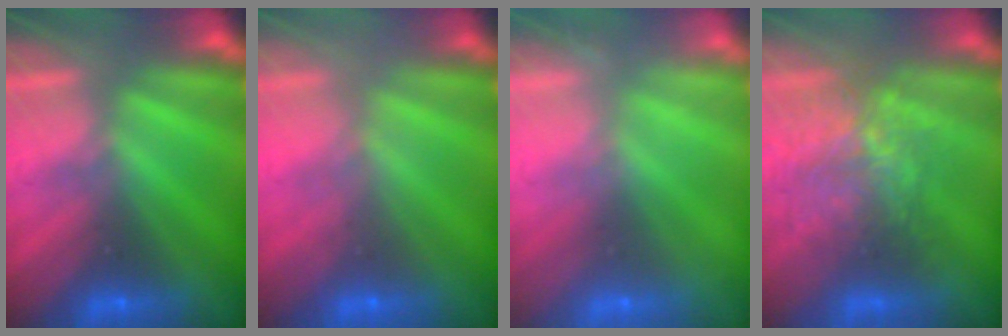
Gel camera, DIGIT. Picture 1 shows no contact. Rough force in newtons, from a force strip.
{"total": 1.8}
{"total": 2.4}
{"total": 3.8}